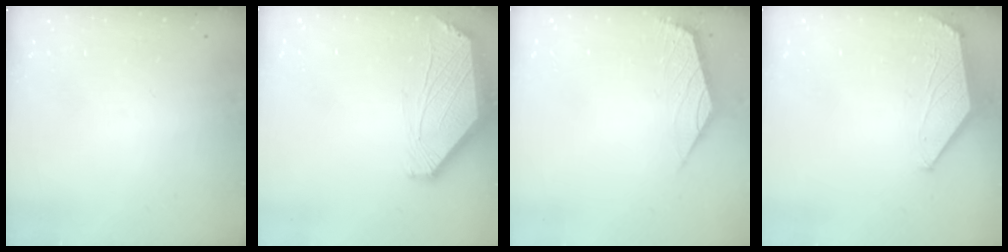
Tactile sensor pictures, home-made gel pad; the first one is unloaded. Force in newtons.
{"total": 2.6, "press": 2.5, "slide": 0.6}
{"total": 2.1, "press": 2.0, "slide": 0.6}
{"total": 1.7, "press": 1.6, "slide": 0.3}